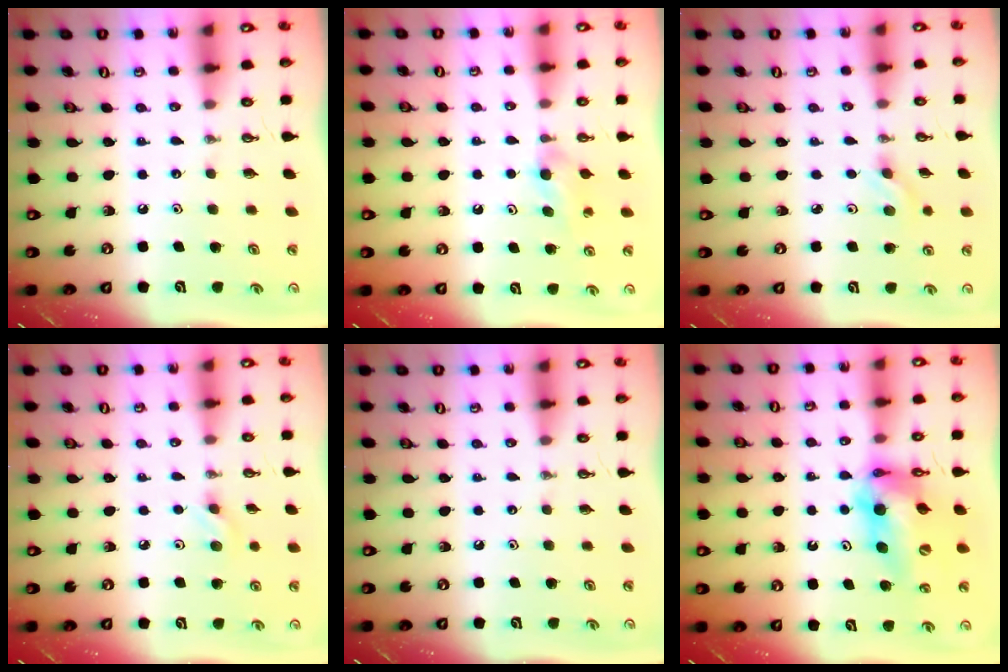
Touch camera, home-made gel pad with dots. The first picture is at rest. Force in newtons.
{"total": 4.6, "press": 4.6, "slide": 0.8}
{"total": 3.8, "press": 3.4, "slide": 1.6}
{"total": 5.6, "press": 5.3, "slide": 1.9}
{"total": 0.0}
{"total": 13.6, "press": 13.5, "slide": 1.5}